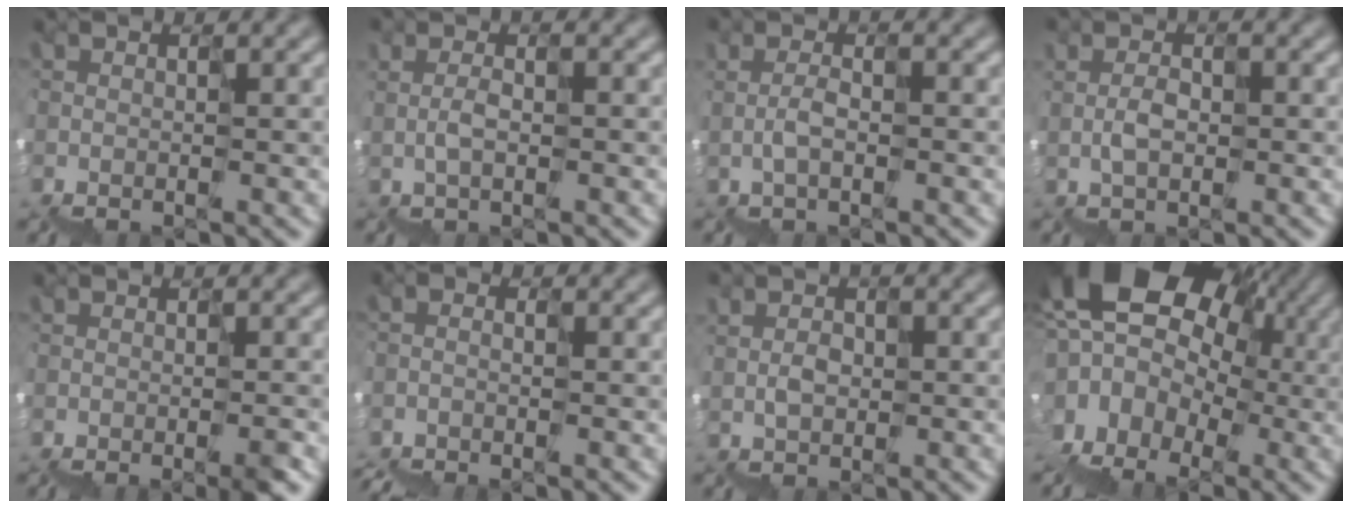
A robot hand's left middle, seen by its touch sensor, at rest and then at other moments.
{"total": 1.0, "force": [0.9, -0.1, -0.3], "torque": [0.006, 0.009, 0.020]}
{"total": 0.6, "force": [0.6, -0.1, -0.1], "torque": [0.005, 0.011, 0.011]}
{"total": 0.9, "force": [0.9, 0.3, -0.2], "torque": [0.007, 0.015, 0.018]}
{"total": 4.0, "force": [-2.3, 1.3, 3.0], "torque": [-0.040, -0.013, -0.032]}
{"total": 3.1, "force": [-2.3, 1.0, 1.8], "torque": [-0.041, -0.012, -0.040]}
{"total": 1.1, "force": [0.8, 0.6, -0.2], "torque": [0.009, 0.014, 0.019]}
{"total": 15.6, "force": [3.4, 11.7, 9.7], "torque": [-0.148, 0.023, 0.063]}